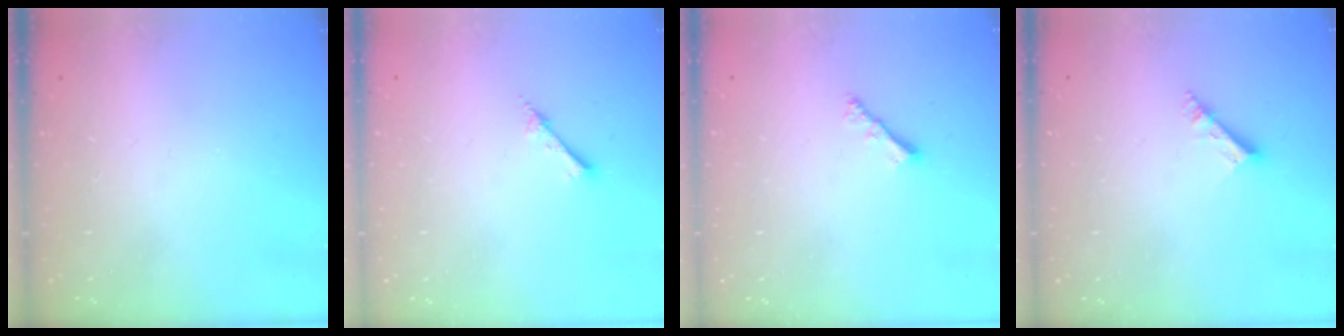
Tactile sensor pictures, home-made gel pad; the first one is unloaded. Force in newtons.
{"total": 2.6, "press": 2.6, "slide": 0.3}
{"total": 2.4, "press": 2.4, "slide": 0.6}
{"total": 5.0, "press": 4.9, "slide": 0.4}